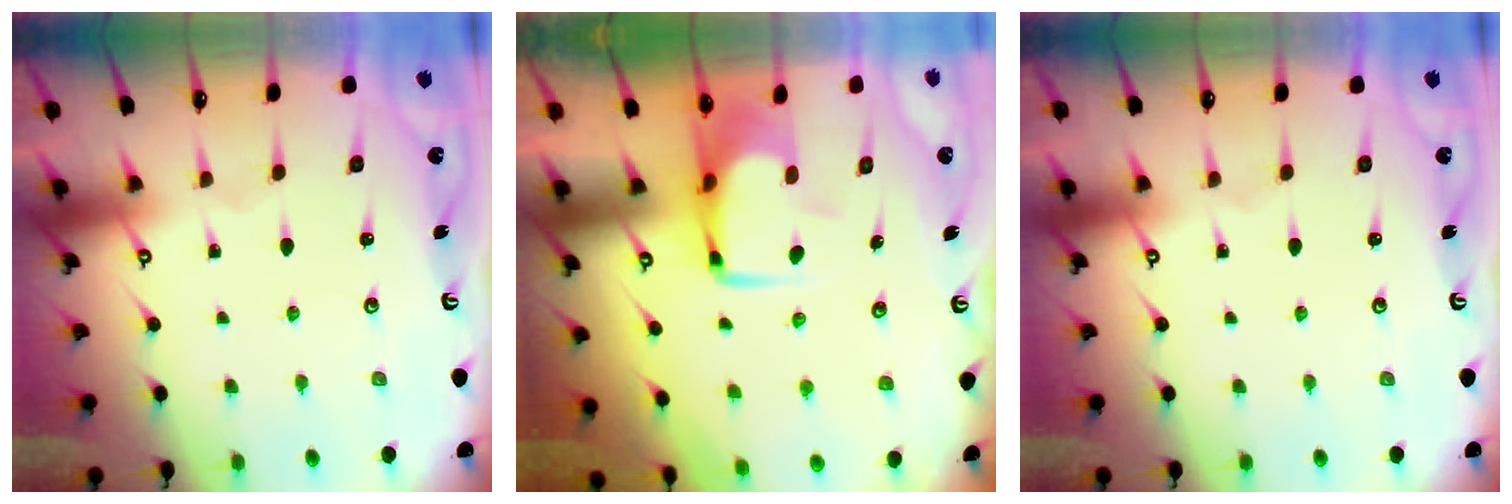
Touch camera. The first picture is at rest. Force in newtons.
{"total": 0.9, "press": 0.7, "slide": 0.4}
{"total": 0.0}